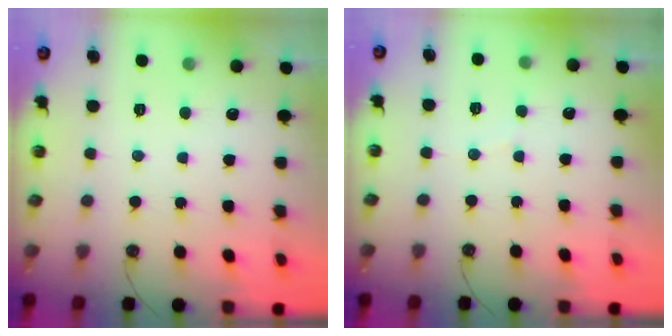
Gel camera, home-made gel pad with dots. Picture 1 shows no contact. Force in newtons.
{"total": 2.9, "press": 2.9, "slide": 0.3}